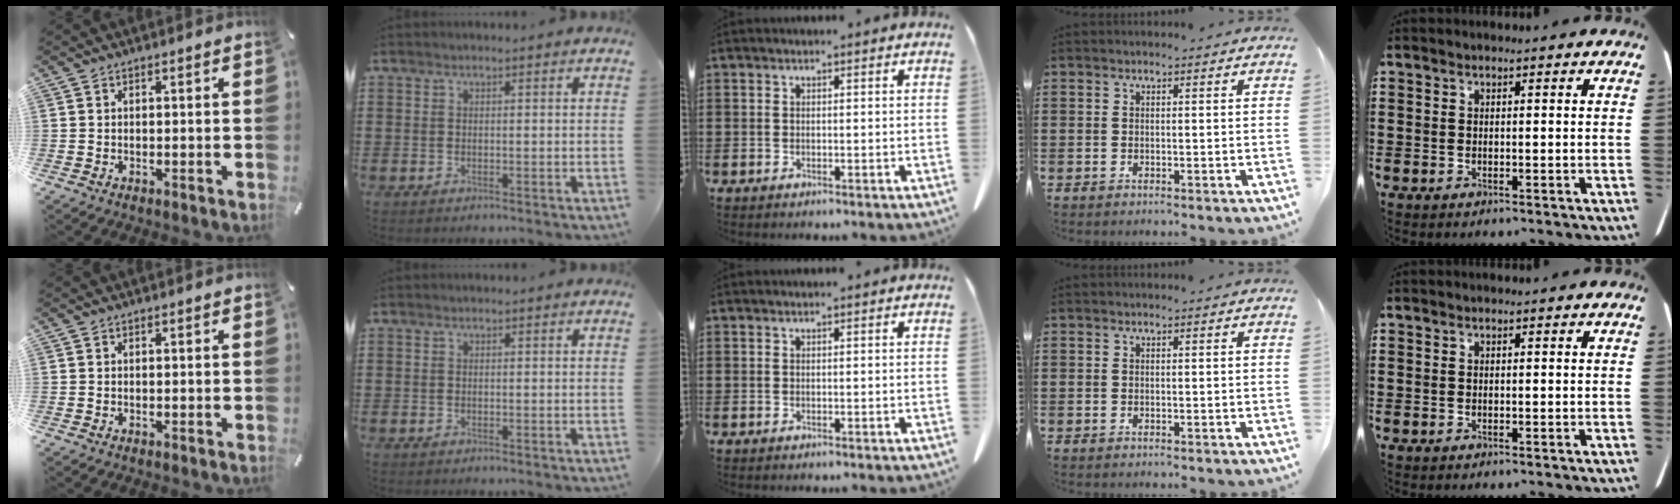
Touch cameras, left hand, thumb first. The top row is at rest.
{}